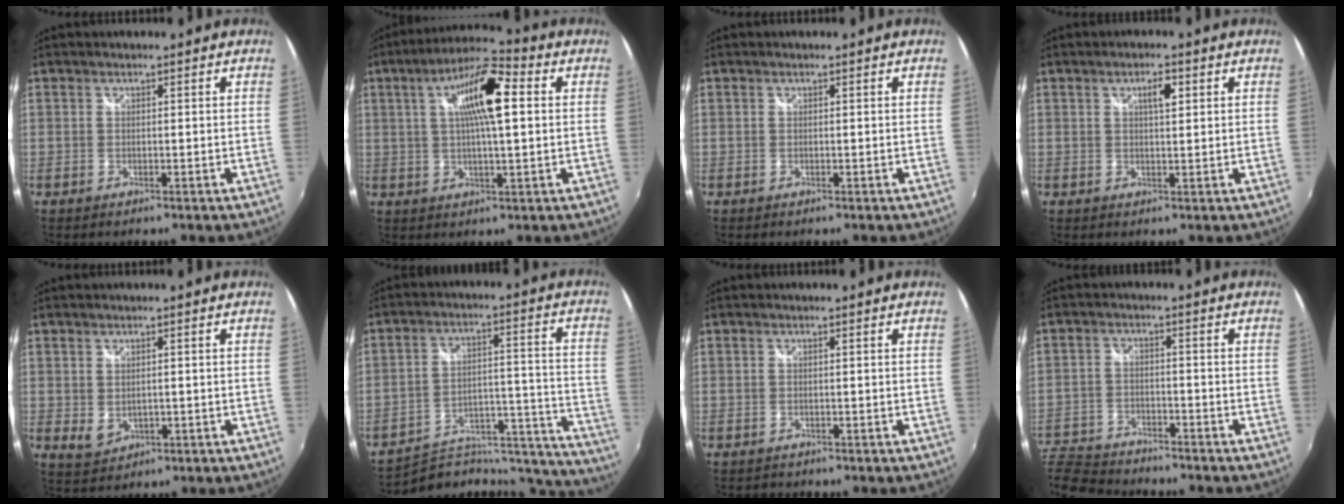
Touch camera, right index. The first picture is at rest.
{"total": 12.0, "force": [2.9, 2.9, 11.3], "torque": [-0.199, 0.021, 0.044]}
{"total": 0.0}
{"total": 2.9, "force": [1.2, 0.9, 2.5], "torque": [-0.041, 0.006, 0.017]}
{"total": 3.3, "force": [-0.1, 2.4, 2.2], "torque": [-0.041, -0.006, 0.008]}
{"total": 23.1, "force": [-21.8, 5.2, 5.4], "torque": [-0.055, 0.030, -0.291]}
{"total": 0.5, "force": [-0.5, 0.1, -0.1], "torque": [-0.001, -0.003, -0.006]}
{"total": 12.4, "force": [-10.8, 4.6, 4.1], "torque": [-0.124, -0.006, -0.195]}